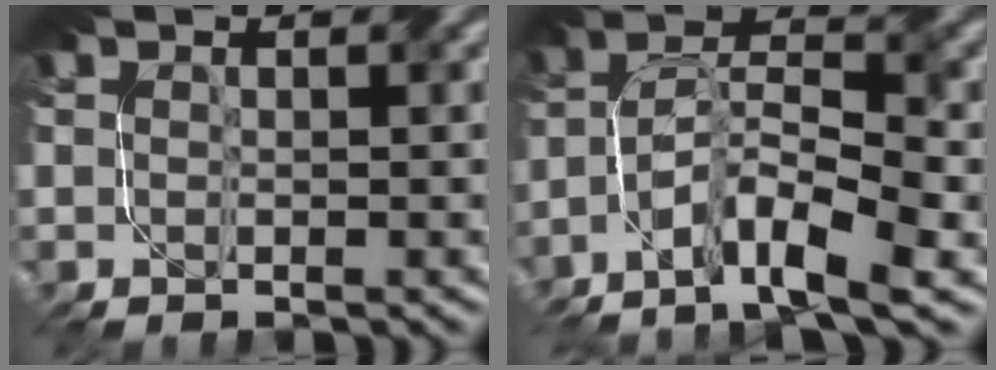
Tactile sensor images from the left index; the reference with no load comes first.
{"total": 10.1, "force": [-6.0, 3.4, 7.4], "torque": [-0.135, 0.005, -0.115]}